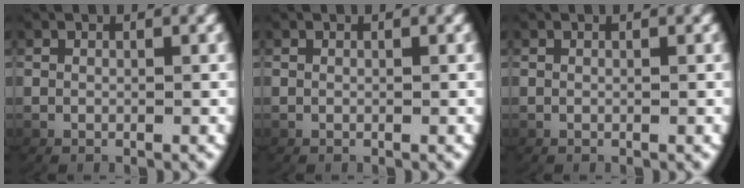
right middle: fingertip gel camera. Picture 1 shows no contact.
{"total": 0.0}
{"total": 0.0}